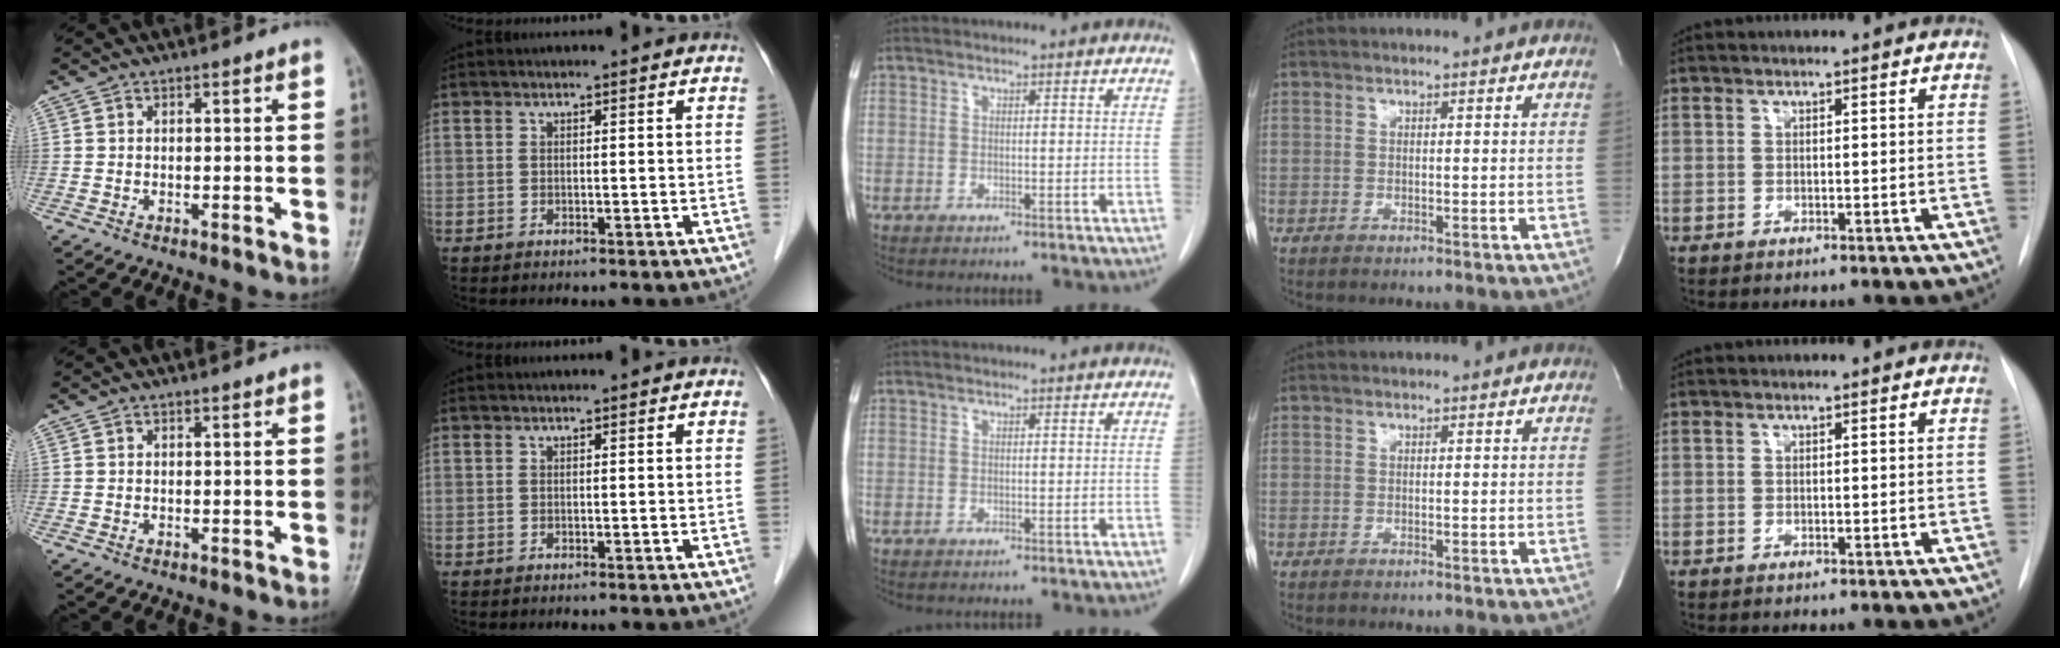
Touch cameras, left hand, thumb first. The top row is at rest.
{}